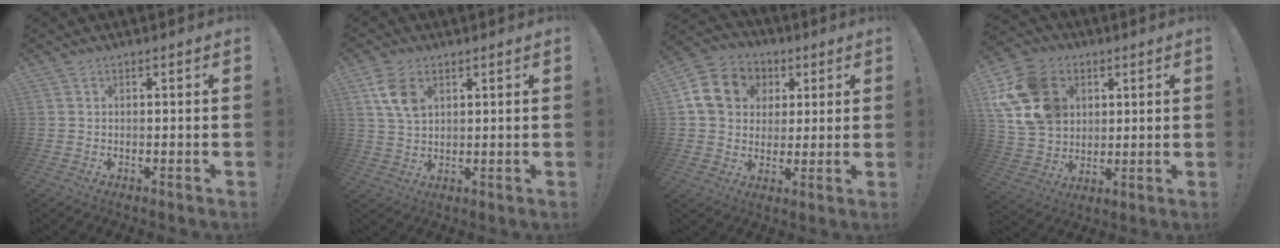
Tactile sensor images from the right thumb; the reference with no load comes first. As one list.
[{"total": 7.7, "force": [3.4, 4.5, 5.3], "torque": [-0.099, -0.008, 0.066]}, {"total": 13.7, "force": [3.9, 11.5, 6.3], "torque": [-0.092, -0.001, 0.083]}, {"total": 17.9, "force": [5.9, 14.2, 9.3], "torque": [-0.172, -0.015, 0.121]}]